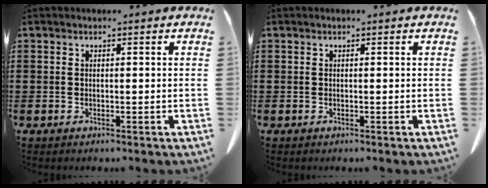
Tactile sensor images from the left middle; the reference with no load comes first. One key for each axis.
{"total": 0.0}